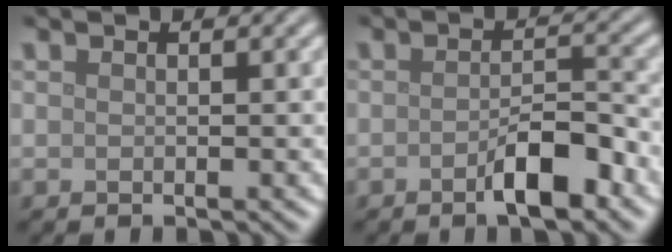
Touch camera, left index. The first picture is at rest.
{"total": 3.9, "force": [-2.1, 1.1, 3.0], "torque": [-0.048, 0.007, -0.035]}